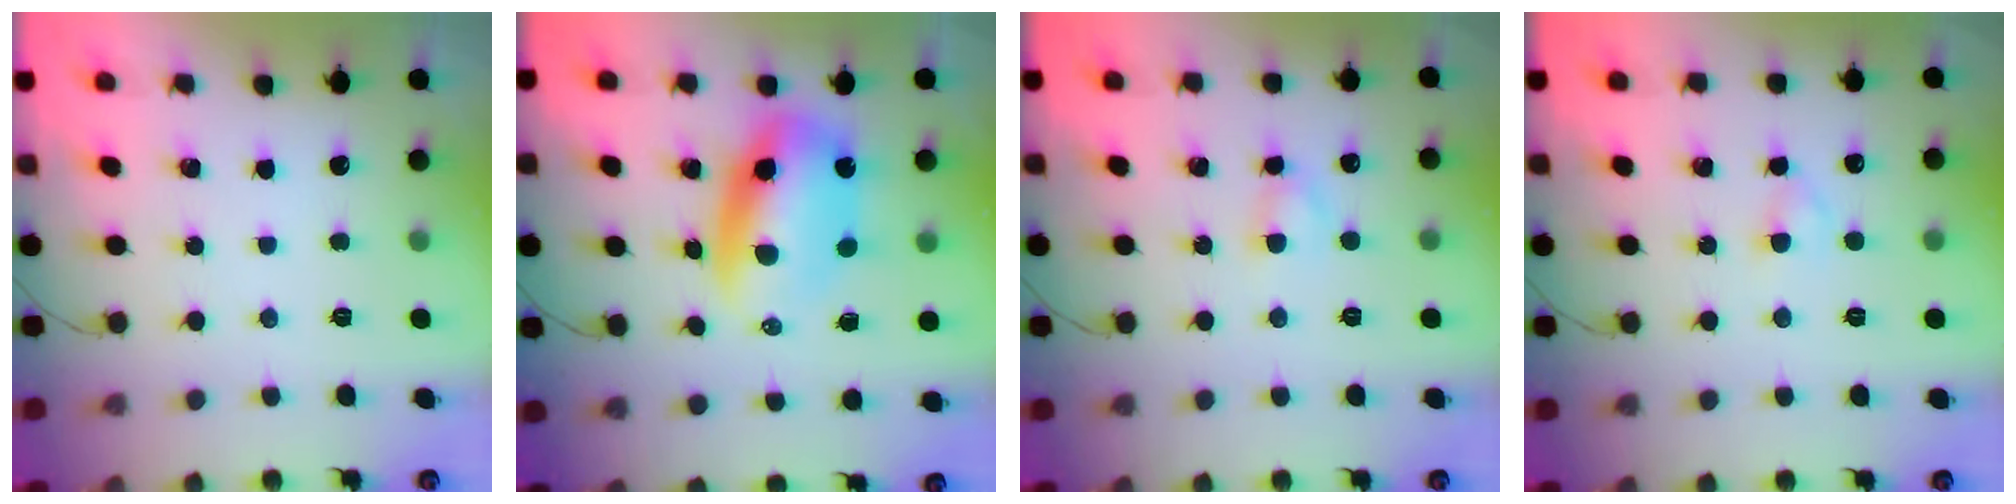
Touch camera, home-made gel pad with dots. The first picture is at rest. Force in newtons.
{"total": 11.3, "press": 11.0, "slide": 2.8}
{"total": 2.7, "press": 2.5, "slide": 1.0}
{"total": 1.6, "press": 1.4, "slide": 0.9}